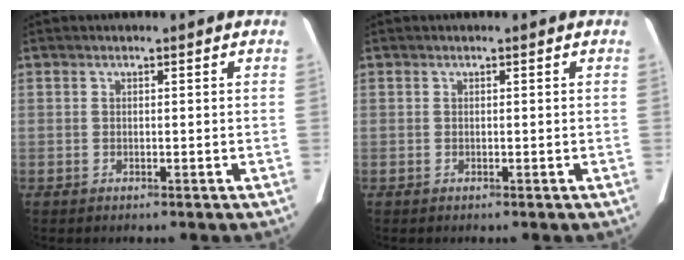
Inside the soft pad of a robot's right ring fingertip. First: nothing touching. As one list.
[{"total": 0.0}]